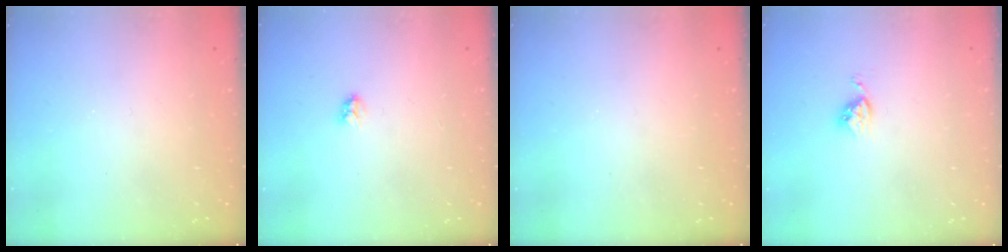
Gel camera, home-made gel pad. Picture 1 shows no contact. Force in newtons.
{"total": 2.9, "press": 2.9, "slide": 0.3}
{"total": 0.0}
{"total": 3.9, "press": 3.9, "slide": 0.4}